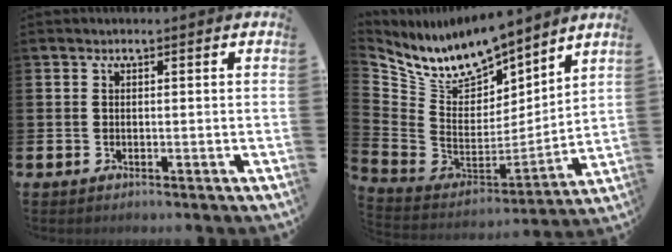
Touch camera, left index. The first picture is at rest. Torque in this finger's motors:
{"motor_torque": [1.30, -0.84, 0.14, 0.06]}